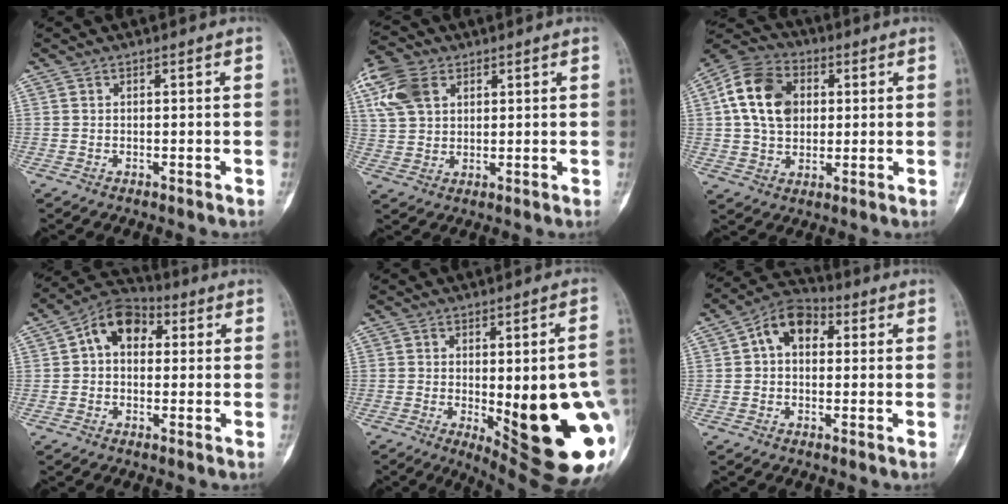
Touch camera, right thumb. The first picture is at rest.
{"total": 9.9, "force": [4.1, 6.8, 5.9], "torque": [-0.120, 0.004, 0.078]}
{"total": 13.9, "force": [2.5, 10.2, 9.2], "torque": [-0.149, 0.010, 0.035]}
{"total": 9.5, "force": [1.9, 6.7, 6.5], "torque": [-0.084, 0.027, 0.019]}
{"total": 26.6, "force": [-4.7, 8.1, 24.9], "torque": [-0.256, -0.011, -0.035]}
{"total": 8.6, "force": [1.8, 5.9, 6.0], "torque": [-0.082, 0.026, 0.018]}